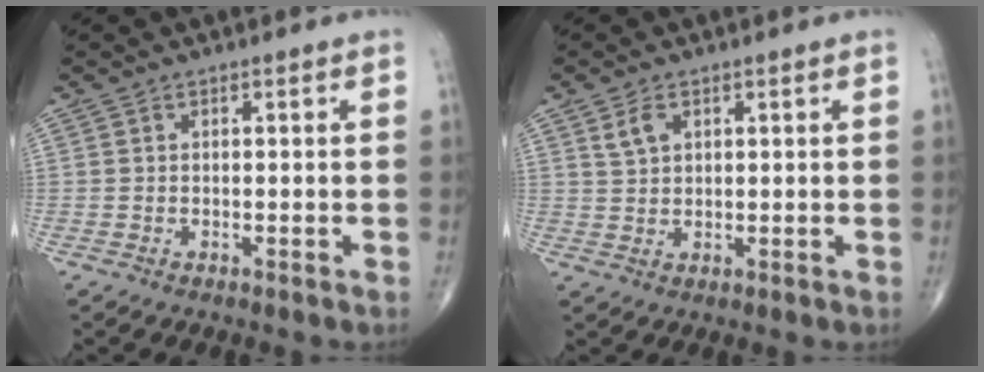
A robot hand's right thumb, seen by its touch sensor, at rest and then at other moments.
{"total": 3.1, "force": [1.5, 1.9, 1.9], "torque": [-0.032, -0.003, 0.034]}